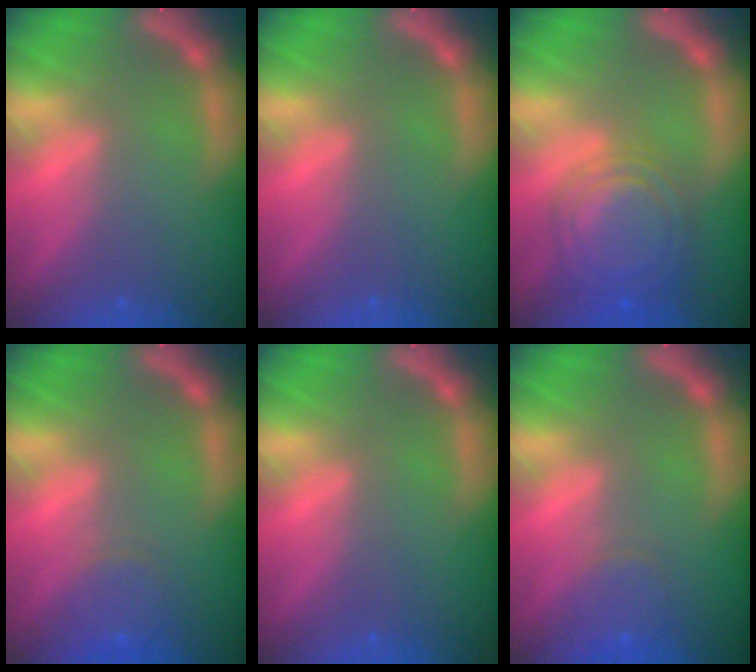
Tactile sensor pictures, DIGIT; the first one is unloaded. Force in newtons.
{"total": 0.0}
{"total": 9.1}
{"total": 3.0}
{"total": 0.0}
{"total": 3.0}